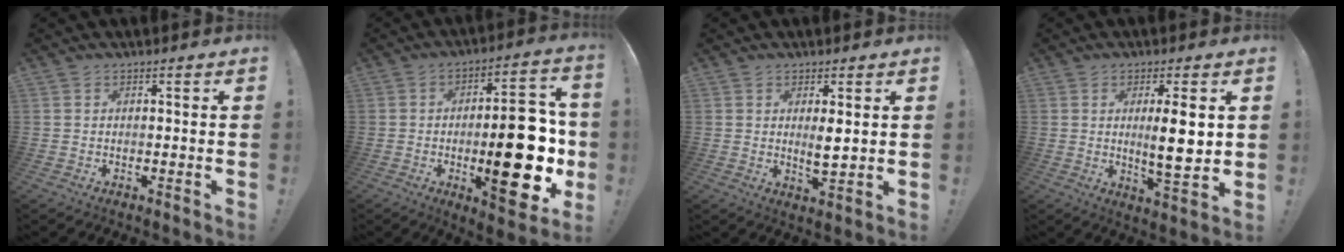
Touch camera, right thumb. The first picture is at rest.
{"total": 23.7, "force": [-3.5, 9.3, 21.5], "torque": [-0.289, 0.006, -0.042]}
{"total": 4.4, "force": [1.1, 1.2, 4.1], "torque": [-0.058, -0.013, 0.016]}
{"total": 9.8, "force": [1.3, 1.5, 9.6], "torque": [-0.159, -0.019, 0.013]}